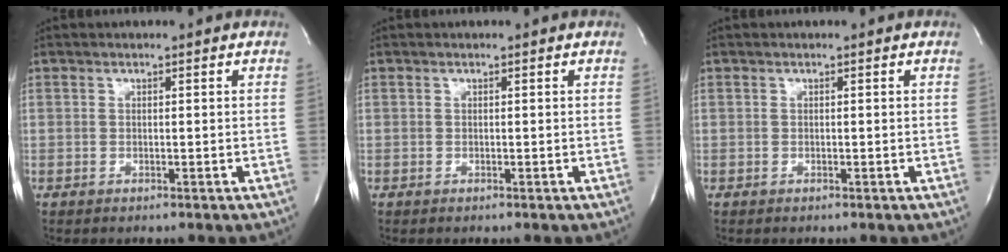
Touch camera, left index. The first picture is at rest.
{"total": 0.0}
{"total": 0.0}